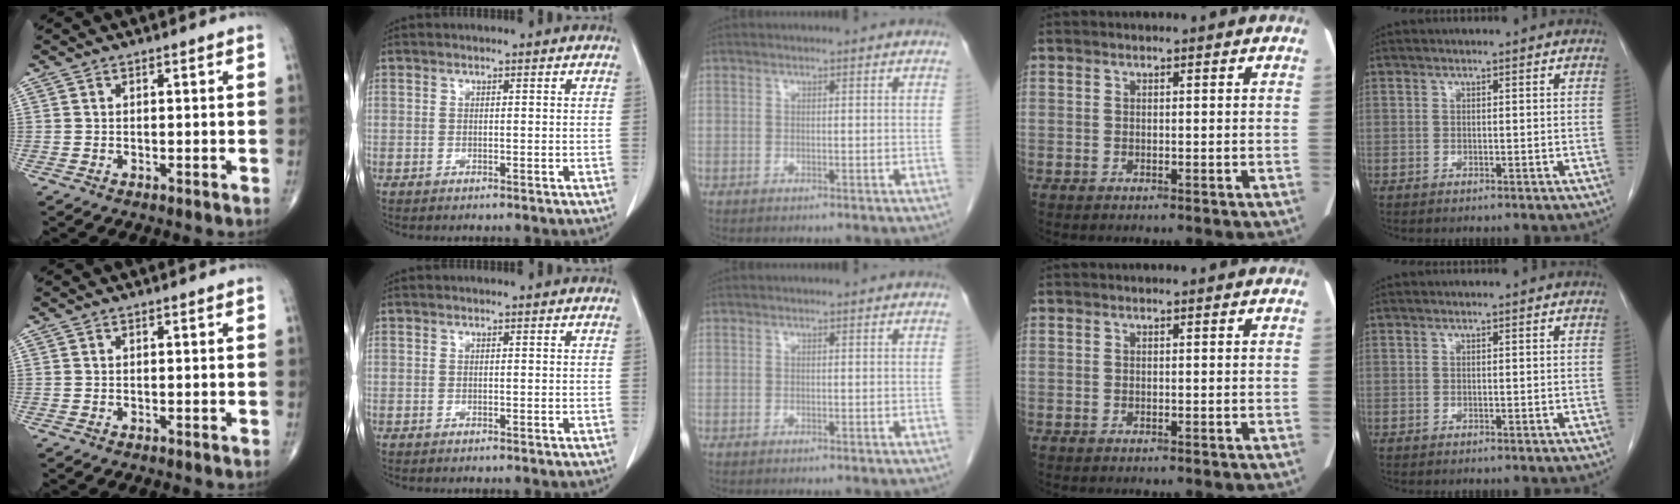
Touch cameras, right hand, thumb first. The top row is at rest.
{}